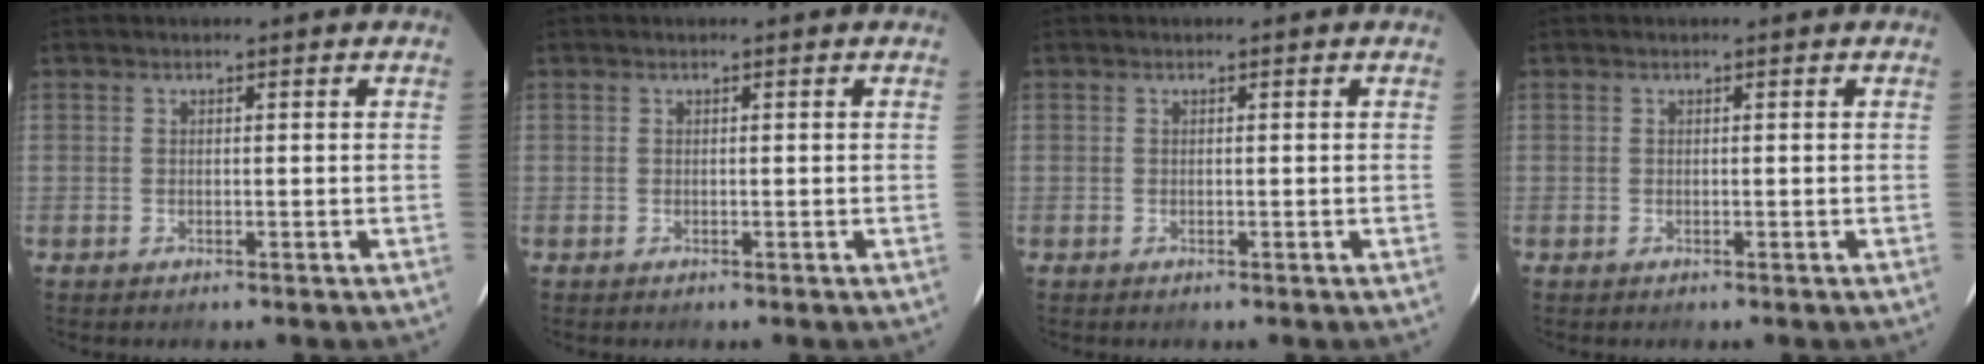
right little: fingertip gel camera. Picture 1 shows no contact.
{"total": 0.0}
{"total": 0.0}
{"total": 0.0}